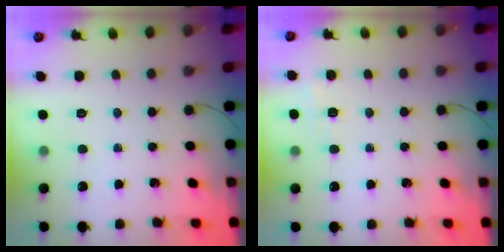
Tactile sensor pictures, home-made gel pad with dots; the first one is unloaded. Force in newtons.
{"total": 1.7, "press": 1.0, "slide": 1.3}